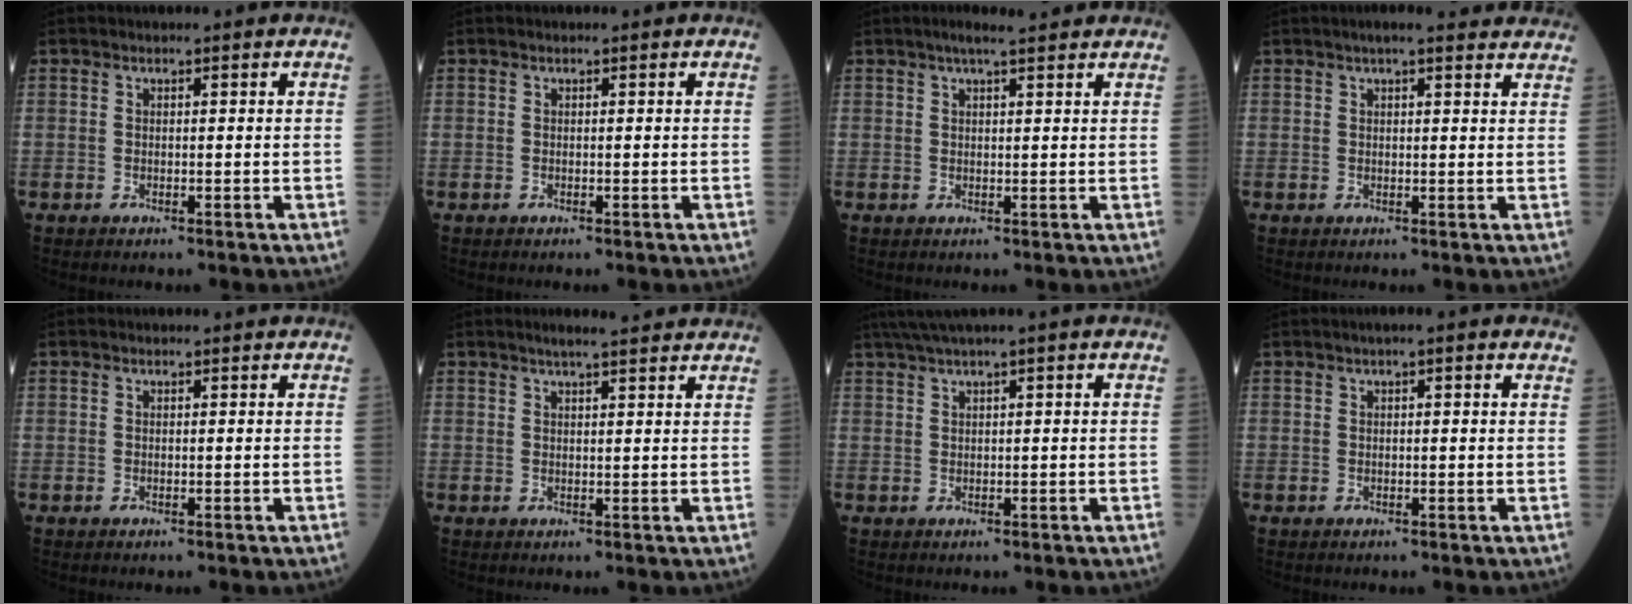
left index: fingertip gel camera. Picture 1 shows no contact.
{"total": 0.0}
{"total": 4.9, "force": [3.9, 0.3, 3.0], "torque": [-0.044, 0.025, 0.058]}
{"total": 10.3, "force": [9.0, 1.3, 4.8], "torque": [-0.054, 0.023, 0.093]}
{"total": 0.0}
{"total": 5.8, "force": [5.0, 0.4, 3.0], "torque": [-0.044, 0.022, 0.066]}
{"total": 3.1, "force": [1.8, -0.5, 2.5], "torque": [-0.055, 0.017, 0.042]}
{"total": 2.4, "force": [1.3, 0.4, 1.9], "torque": [-0.030, 0.018, 0.013]}